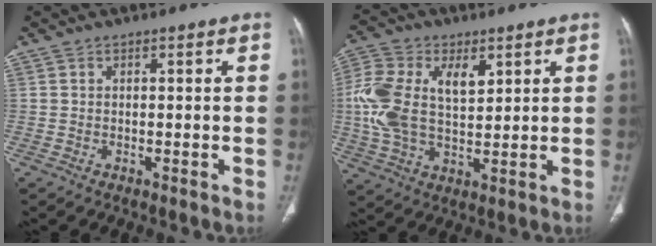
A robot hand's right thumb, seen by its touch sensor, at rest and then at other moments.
{"total": 14.3, "force": [3.5, 8.3, 11.1], "torque": [-0.230, 0.005, 0.064]}